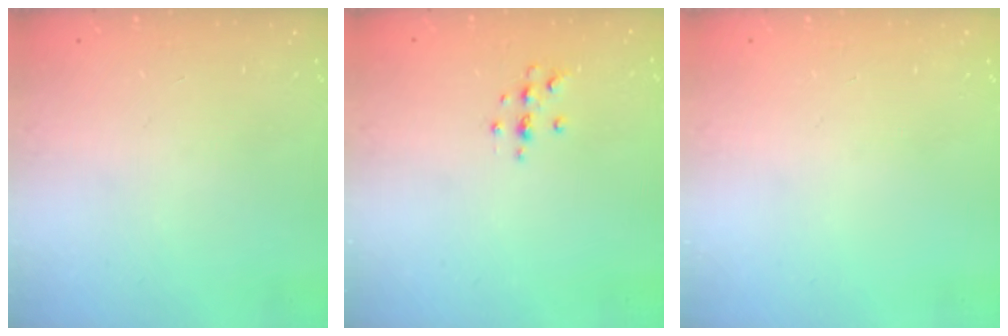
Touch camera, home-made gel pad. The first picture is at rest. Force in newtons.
{"total": 4.3, "press": 4.2, "slide": 1.0}
{"total": 0.0}